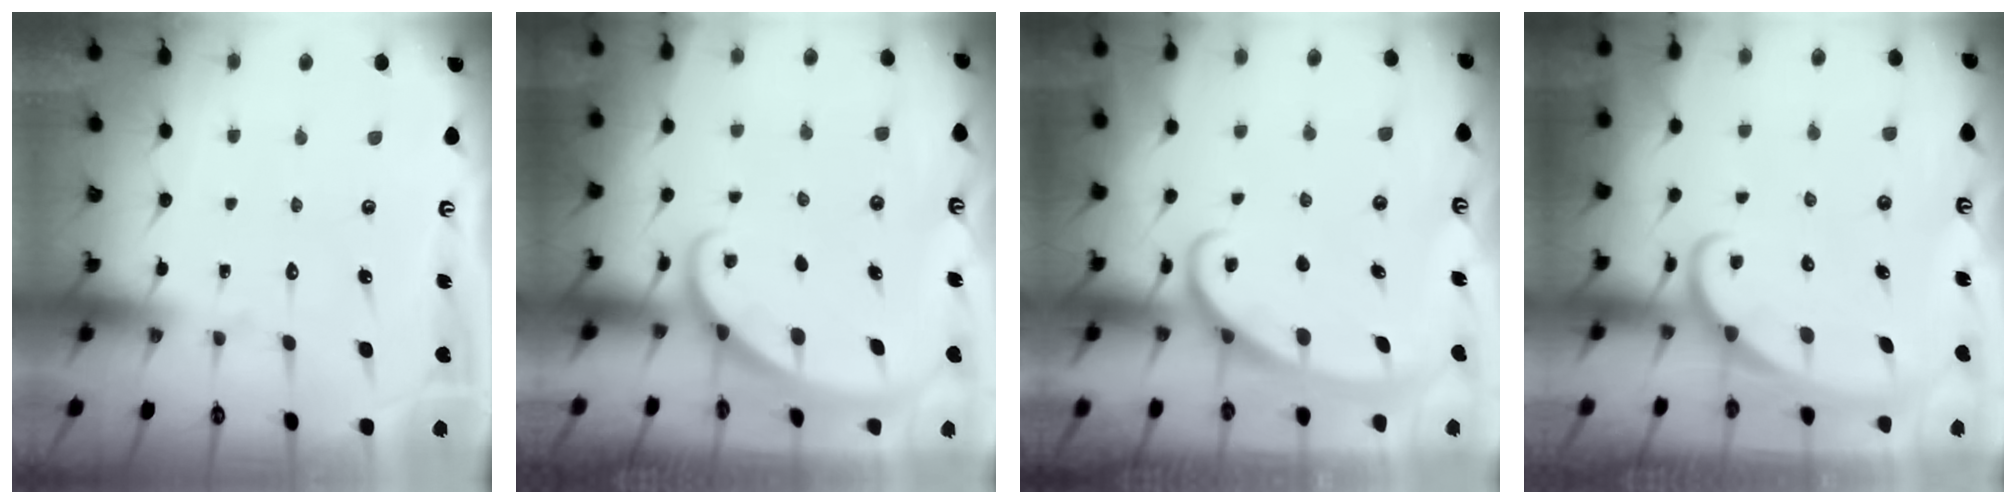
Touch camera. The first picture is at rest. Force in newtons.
{"total": 1.8, "press": 1.8, "slide": 0.1}
{"total": 2.8, "press": 2.8, "slide": 0.4}
{"total": 2.5, "press": 2.5, "slide": 0.3}